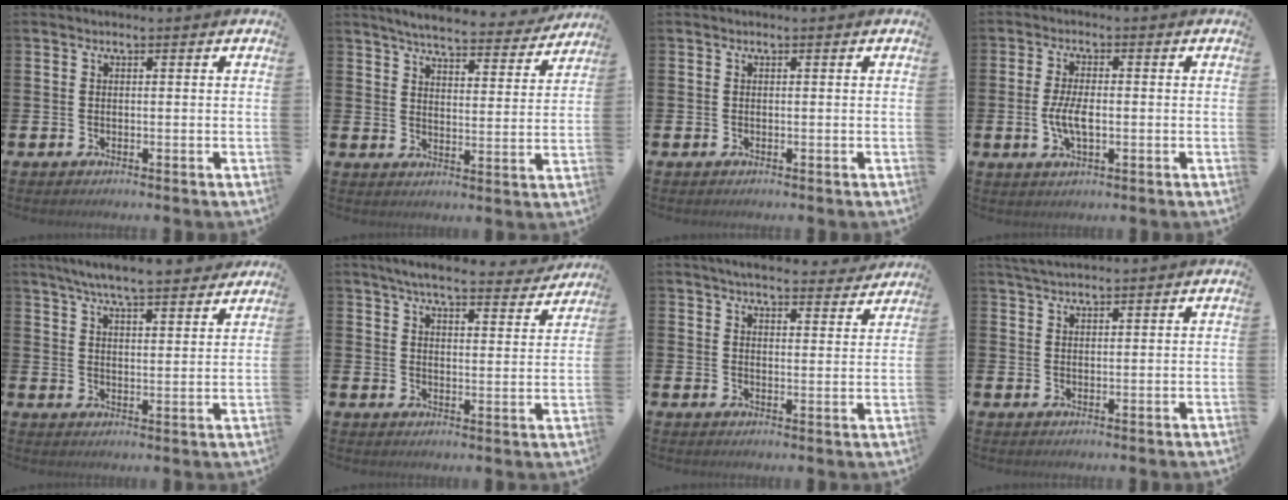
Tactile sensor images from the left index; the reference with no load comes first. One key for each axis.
{"total": 5.4, "fx": 5.1, "fy": 0.5, "fz": 1.5, "tx": -0.032, "ty": -0.039, "tz": 0.083}
{"total": 0.0}
{"total": 4.4, "fx": -0.5, "fy": 1.9, "fz": 4.0, "tx": -0.071, "ty": -0.001, "tz": -0.013}
{"total": 7.0, "fx": 6.6, "fy": 0.4, "fz": 2.3, "tx": -0.057, "ty": -0.032, "tz": 0.117}
{"total": 5.9, "fx": 5.5, "fy": 0.6, "fz": 2.0, "tx": -0.041, "ty": -0.034, "tz": 0.092}
{"total": 5.0, "fx": 4.8, "fy": 0.6, "fz": 1.1, "tx": -0.021, "ty": -0.031, "tz": 0.083}
{"total": 3.0, "fx": 2.8, "fy": 0.5, "fz": 1.0, "tx": -0.018, "ty": -0.006, "tz": 0.050}